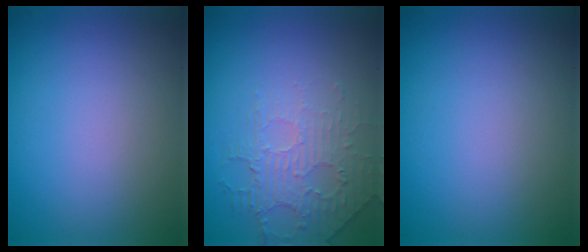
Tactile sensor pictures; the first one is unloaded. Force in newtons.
{"total": 2.3, "press": 1.5, "slide": 1.7}
{"total": 0.0}